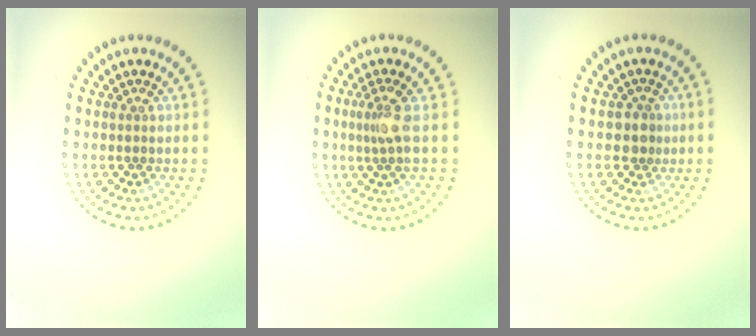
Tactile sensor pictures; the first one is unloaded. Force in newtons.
{"total": 2.1, "press": 1.6, "slide": 1.4}
{"total": 2.0, "press": 1.8, "slide": 1.1}